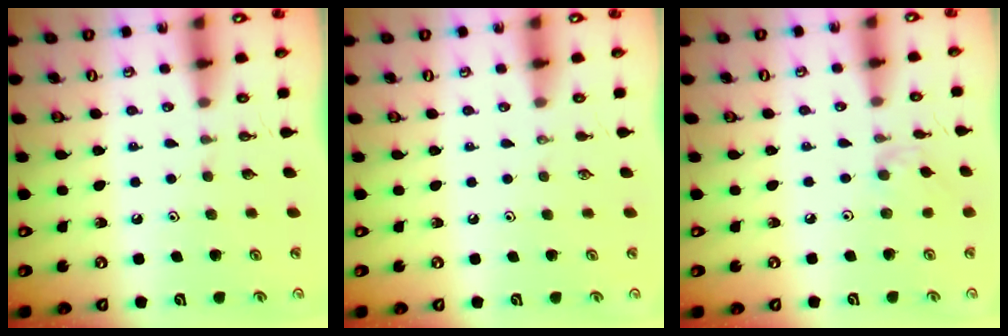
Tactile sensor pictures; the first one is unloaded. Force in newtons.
{"total": 0.0}
{"total": 1.4, "press": 1.4, "slide": 0.4}